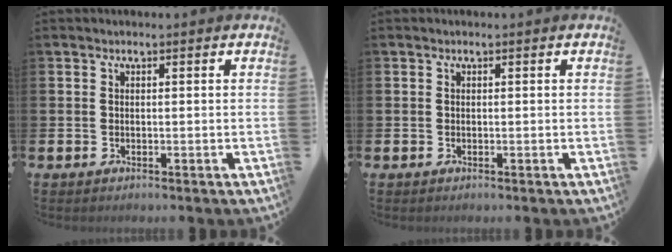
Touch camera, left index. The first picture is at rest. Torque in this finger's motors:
{"motor_torque": [0.05, 0.03, 0.00, 0.01]}